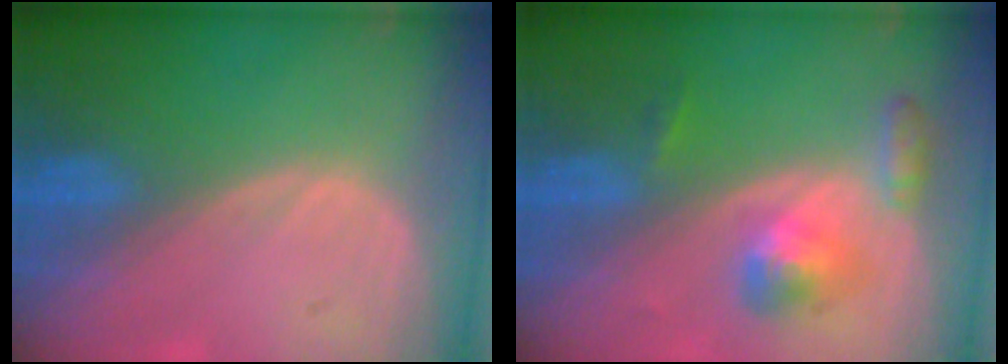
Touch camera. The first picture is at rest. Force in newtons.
{"total": 5.4, "press": 5.0, "slide": 2.2}